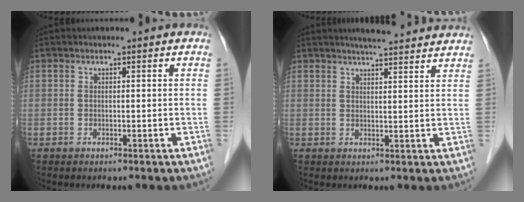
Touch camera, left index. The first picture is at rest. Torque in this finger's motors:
{"motor_torque": [-0.32, -0.40, 0.37, 0.07]}